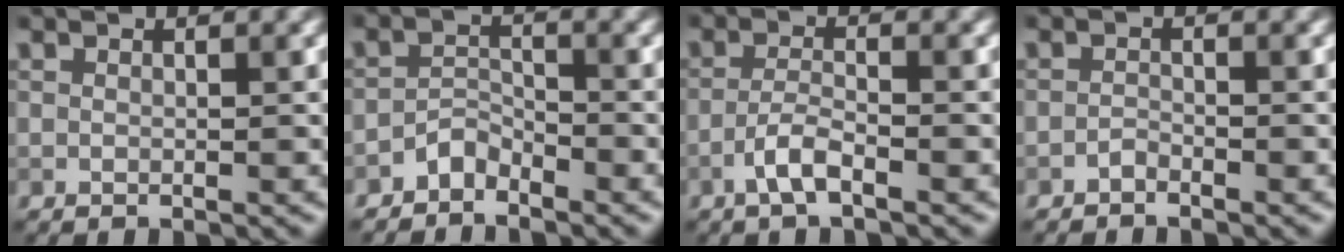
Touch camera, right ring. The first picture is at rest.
{"total": 1.9, "force": [-1.7, 0.7, 0.4], "torque": [-0.002, 0.011, -0.036]}
{"total": 2.4, "force": [-1.5, 0.5, 1.8], "torque": [-0.038, 0.007, -0.034]}
{"total": 0.7, "force": [-0.7, 0.1, 0.1], "torque": [-0.002, 0.002, -0.016]}